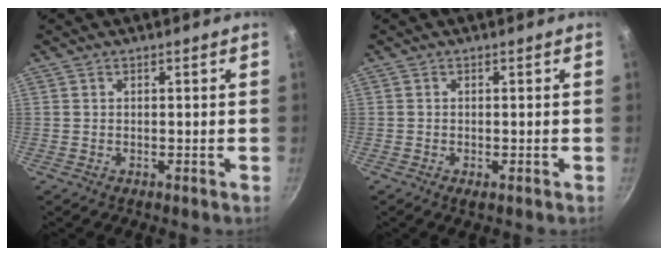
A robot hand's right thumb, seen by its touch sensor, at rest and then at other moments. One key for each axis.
{"total": 0.9, "fx": -0.4, "fy": 0.4, "fz": 0.7, "tx": -0.013, "ty": -0.003, "tz": -0.008}